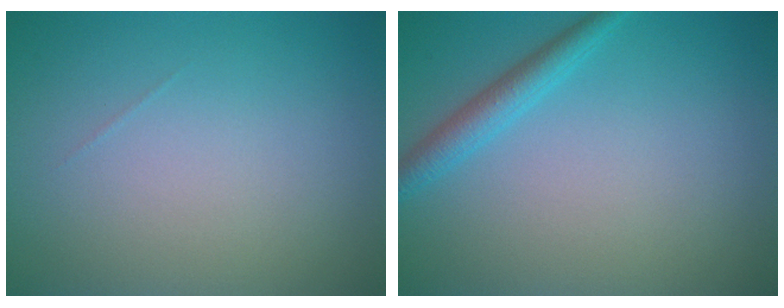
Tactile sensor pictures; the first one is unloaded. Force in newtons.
{"total": 2.2, "press": 2.2, "slide": 0.2}